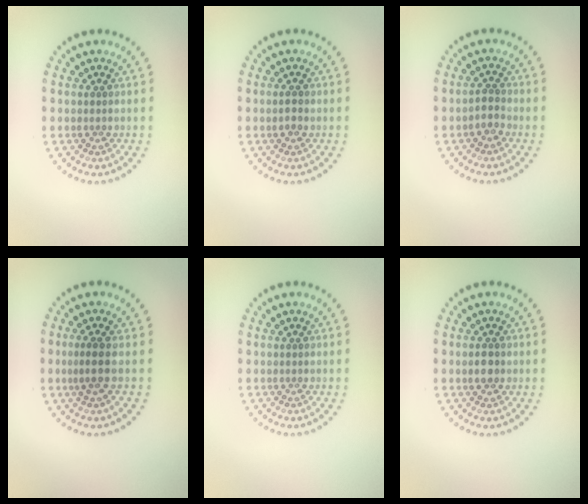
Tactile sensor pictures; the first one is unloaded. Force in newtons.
{"total": 1.1, "press": 1.1, "slide": 0.1}
{"total": 1.4, "press": 1.1, "slide": 0.8}
{"total": 2.0, "press": 1.6, "slide": 1.2}
{"total": 0.0}
{"total": 1.5, "press": 1.5, "slide": 0.3}